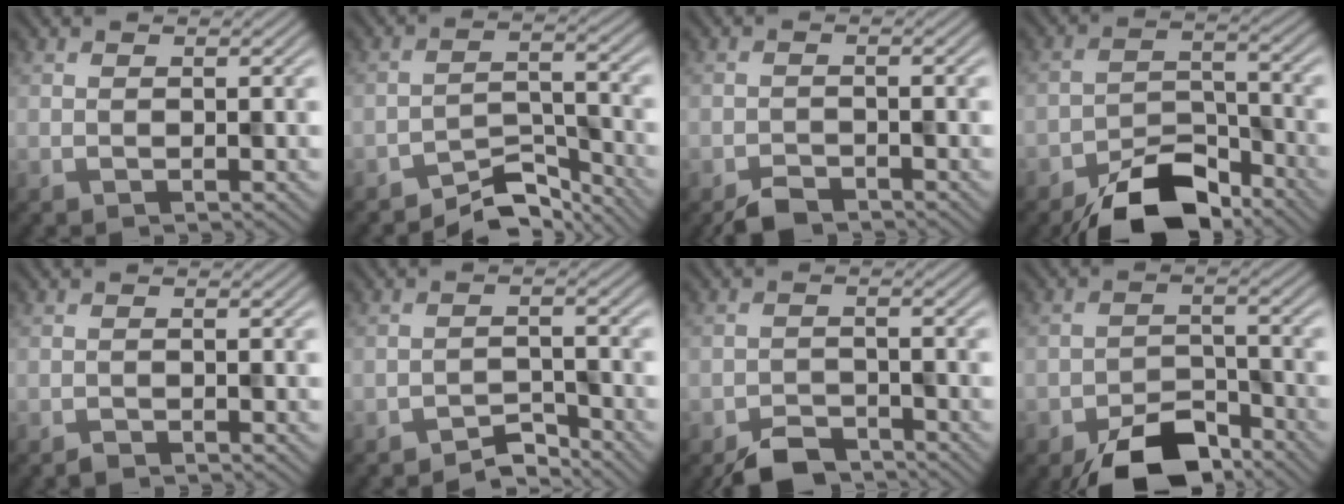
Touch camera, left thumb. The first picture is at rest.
{"total": 5.6, "force": [-5.1, 1.5, 1.7], "torque": [-0.022, 0.005, -0.093]}
{"total": 2.4, "force": [-2.2, 0.8, 0.7], "torque": [-0.009, 0.001, -0.042]}
{"total": 9.1, "force": [-7.0, 3.7, 4.3], "torque": [-0.062, 0.000, -0.136]}
{"total": 0.7, "force": [-0.7, 0.1, 0.0], "torque": [0.002, 0.005, -0.013]}
{"total": 2.8, "force": [-2.8, 0.5, 0.4], "torque": [0.000, 0.006, -0.054]}
{"total": 4.2, "force": [-3.7, 1.6, 1.2], "torque": [-0.018, -0.002, -0.069]}
{"total": 7.6, "force": [-5.8, 3.3, 3.6], "torque": [-0.051, -0.005, -0.107]}